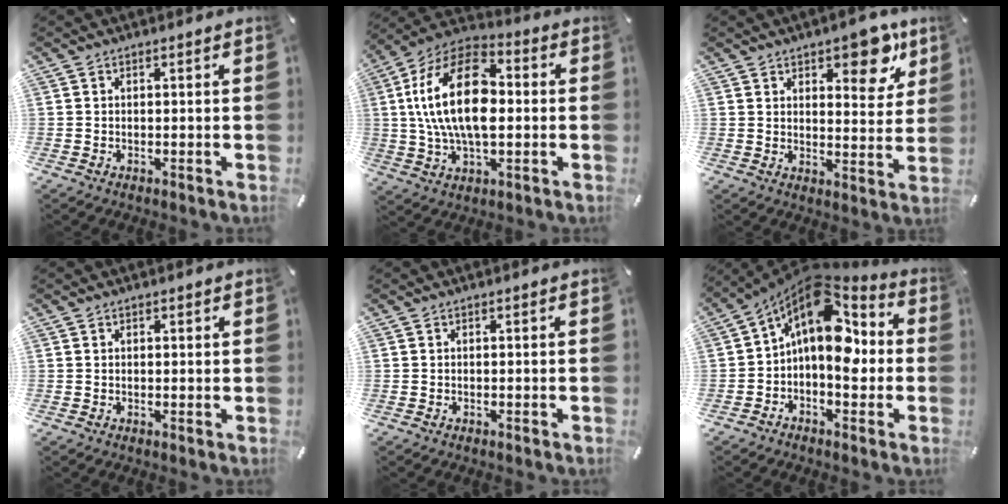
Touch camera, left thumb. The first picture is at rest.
{"total": 19.8, "force": [0.9, 11.7, 15.9], "torque": [-0.320, 0.005, 0.009]}
{"total": 10.4, "force": [6.9, 5.1, 5.8], "torque": [-0.046, -0.046, 0.112]}
{"total": 0.8, "force": [0.5, 0.6, 0.2], "torque": [-0.003, 0.002, 0.009]}
{"total": 0.0}
{"total": 14.5, "force": [1.8, 9.1, 11.0], "torque": [-0.181, -0.034, 0.024]}